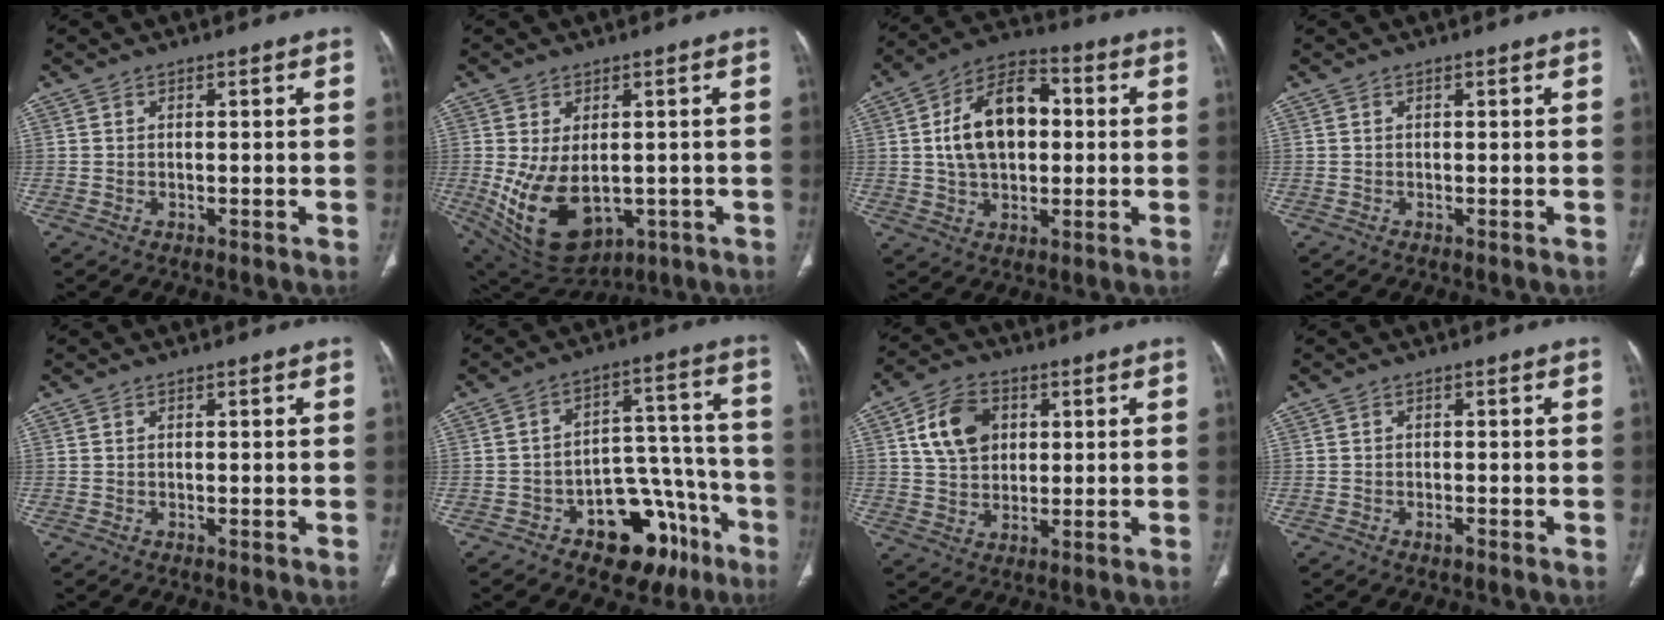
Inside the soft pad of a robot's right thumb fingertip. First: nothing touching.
{"total": 14.5, "force": [-2.7, 9.1, 11.0], "torque": [-0.190, -0.012, -0.009]}
{"total": 14.7, "force": [1.5, 9.2, 11.3], "torque": [-0.174, 0.021, 0.020]}
{"total": 0.0}
{"total": 0.0}
{"total": 16.7, "force": [-9.2, 9.6, 10.1], "torque": [-0.078, 0.091, -0.124]}
{"total": 10.1, "force": [3.0, 7.4, 6.2], "torque": [-0.092, -0.002, 0.055]}
{"total": 0.9, "force": [-0.7, 0.3, 0.5], "torque": [-0.010, 0.002, -0.011]}